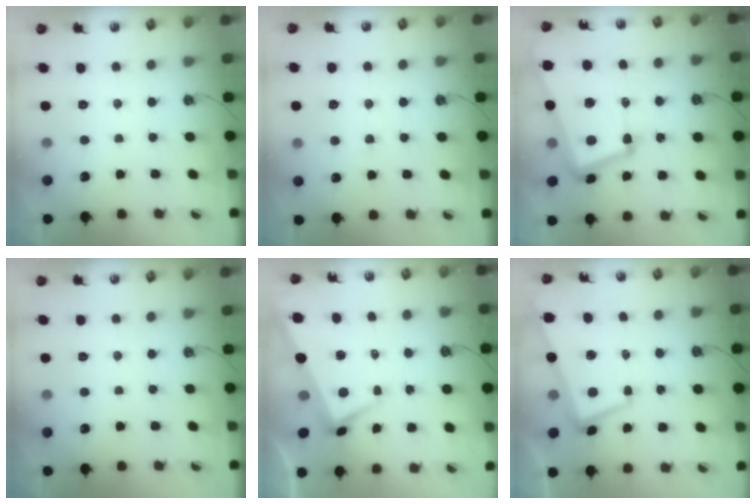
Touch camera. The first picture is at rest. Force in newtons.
{"total": 2.6, "press": 2.6, "slide": 0.7}
{"total": 18.8, "press": 18.5, "slide": 3.3}
{"total": 0.0}
{"total": 1.2, "press": 0.6, "slide": 1.0}
{"total": 4.1, "press": 3.8, "slide": 1.6}